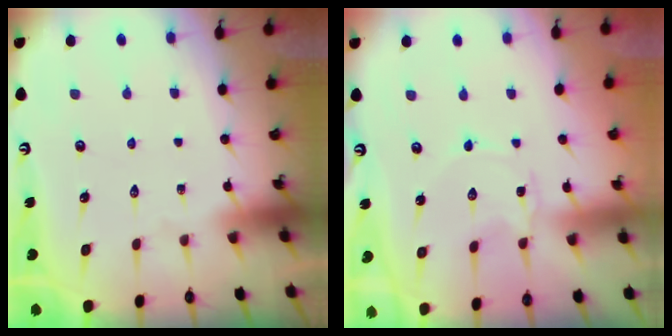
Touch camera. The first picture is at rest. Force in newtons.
{"total": 0.7, "press": 0.7, "slide": 0.1}